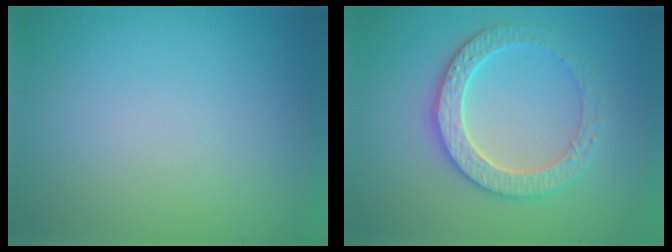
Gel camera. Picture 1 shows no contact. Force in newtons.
{"total": 3.8, "press": 3.6, "slide": 1.2}